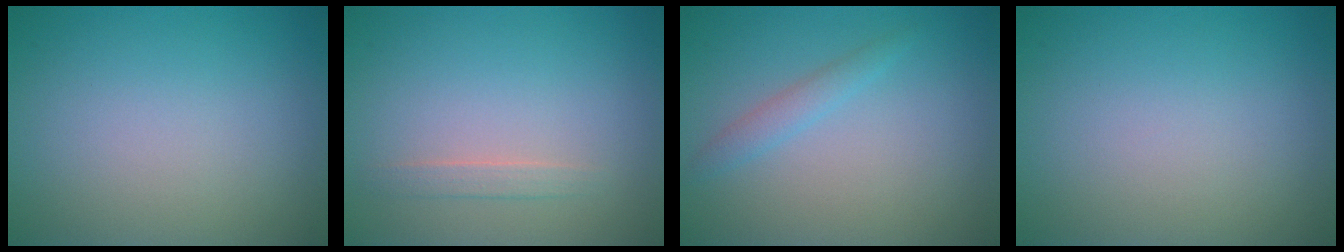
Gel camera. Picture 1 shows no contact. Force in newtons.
{"total": 1.1, "press": 1.1, "slide": 0.2}
{"total": 1.5, "press": 1.5, "slide": 0.1}
{"total": 0.0}